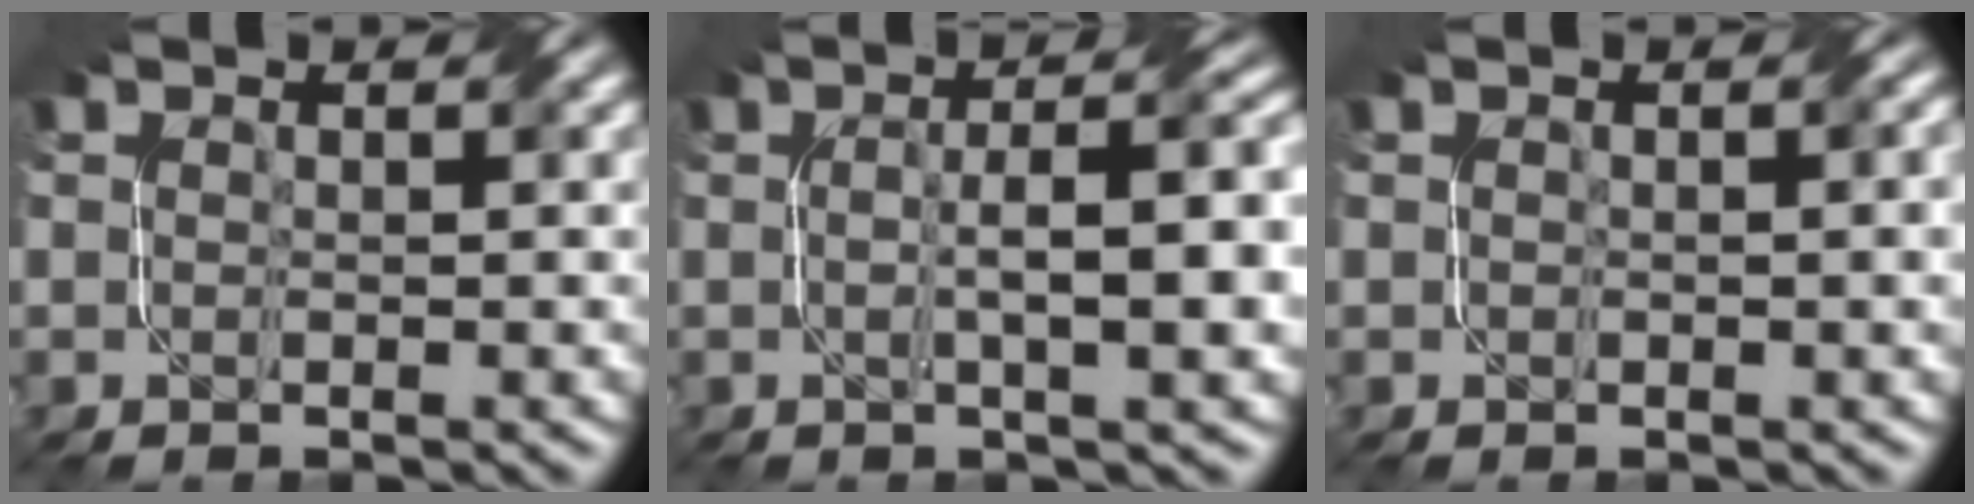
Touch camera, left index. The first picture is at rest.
{"total": 7.1, "force": [0.1, 1.8, 6.8], "torque": [-0.096, 0.008, 0.002]}
{"total": 1.7, "force": [0.3, 0.6, 1.6], "torque": [-0.021, 0.004, 0.006]}